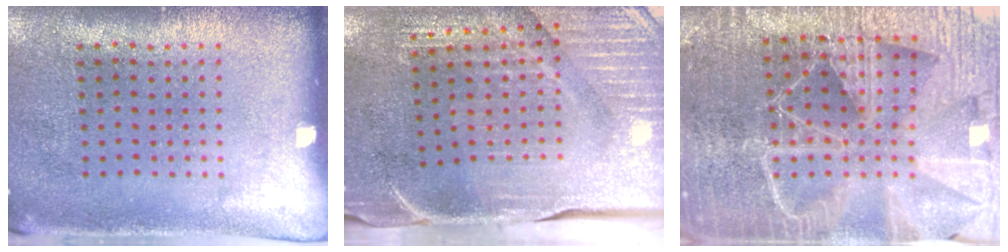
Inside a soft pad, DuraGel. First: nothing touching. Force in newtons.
{"total": 4.4, "press": 4.0, "slide": 1.9}
{"total": 6.5, "press": 5.6, "slide": 3.4}